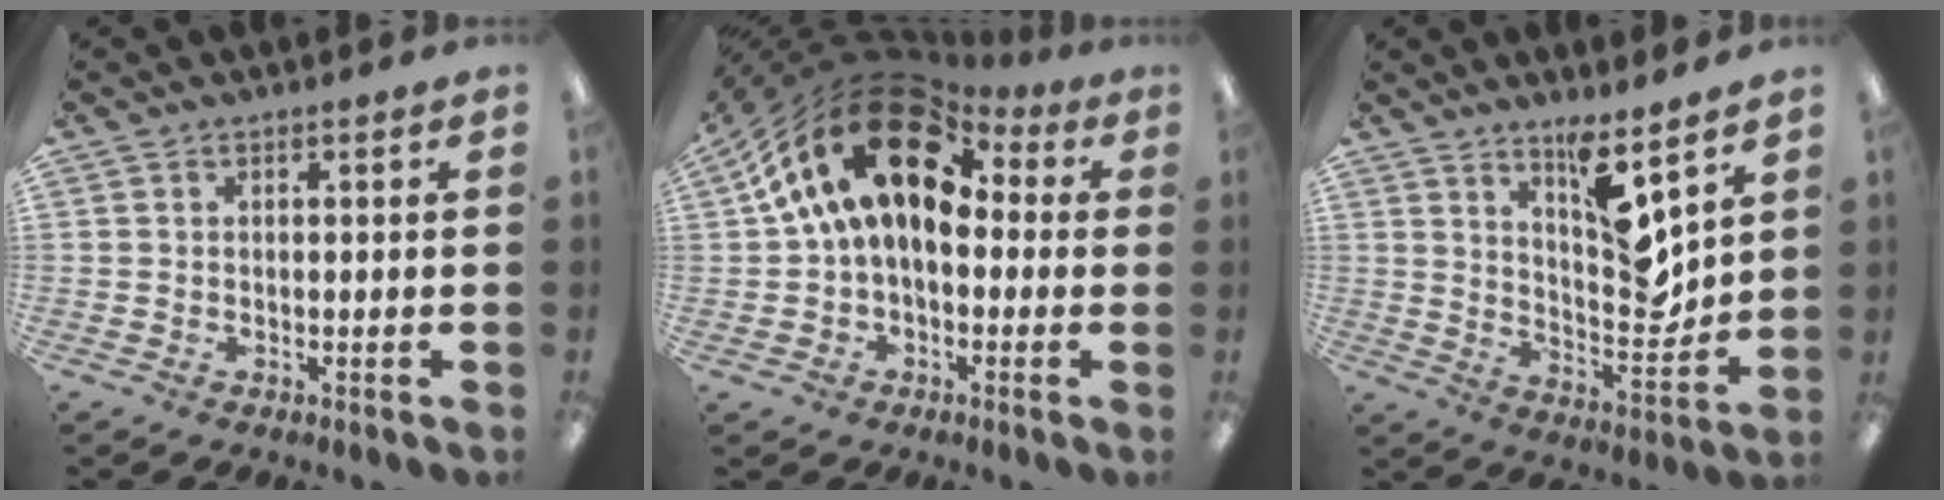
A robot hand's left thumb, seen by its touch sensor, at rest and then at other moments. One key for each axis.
{"total": 19.5, "fx": 6.3, "fy": 11.9, "fz": 14.0, "tx": -0.268, "ty": -0.011, "tz": 0.105}
{"total": 10.3, "fx": 7.3, "fy": 2.5, "fz": 6.7, "tx": -0.092, "ty": -0.063, "tz": 0.123}